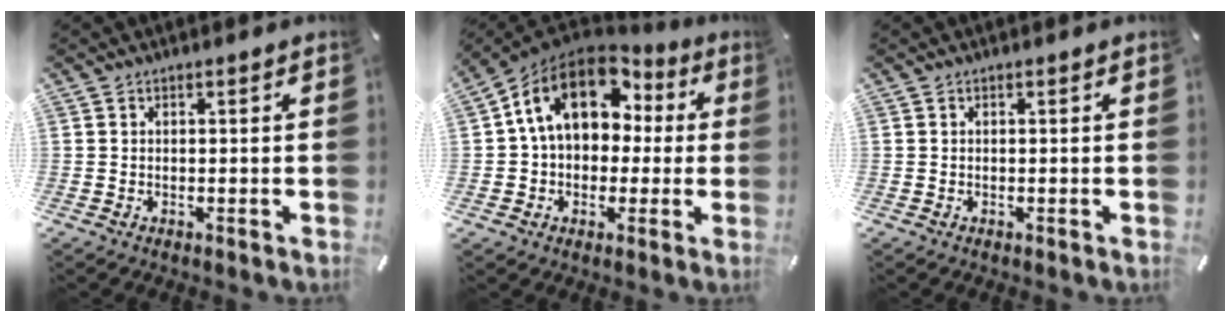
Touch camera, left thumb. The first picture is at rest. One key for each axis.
{"total": 16.2, "fx": 5.0, "fy": 11.9, "fz": 9.7, "tx": -0.176, "ty": -0.013, "tz": 0.090}
{"total": 0.0}